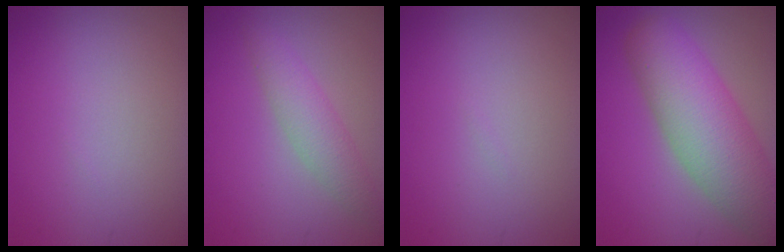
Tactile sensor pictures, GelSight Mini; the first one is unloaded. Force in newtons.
{"total": 2.9, "press": 2.9, "slide": 0.1}
{"total": 0.0}
{"total": 8.9, "press": 8.9, "slide": 0.6}